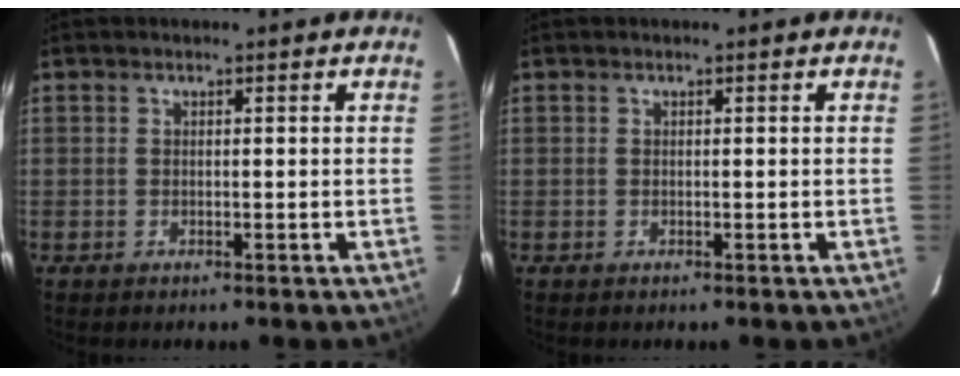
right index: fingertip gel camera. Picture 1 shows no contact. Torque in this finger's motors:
{"motor_torque": [0.00, 0.00, 0.00, 0.01]}